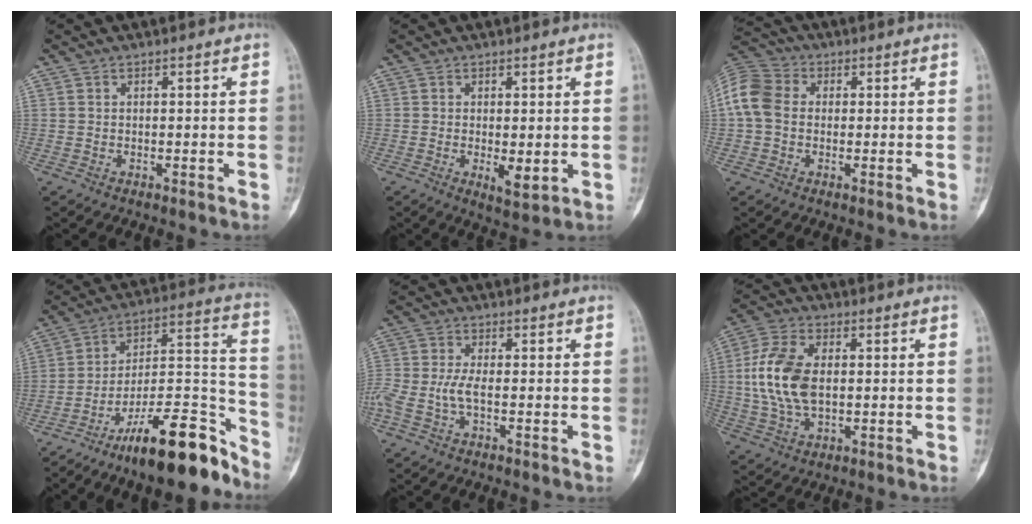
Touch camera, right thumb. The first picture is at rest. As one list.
[{"total": 4.0, "force": [-0.6, 1.6, 3.6], "torque": [-0.052, -0.012, -0.004]}, {"total": 9.3, "force": [0.6, 7.2, 5.8], "torque": [-0.119, 0.025, 0.000]}, {"total": 21.8, "force": [-15.4, 6.0, 14.2], "torque": [-0.186, 0.116, -0.252]}, {"total": 5.7, "force": [-1.7, 2.1, 5.0], "torque": [-0.138, 0.008, -0.037]}, {"total": 12.5, "force": [0.5, 7.3, 10.2], "torque": [-0.214, 0.007, 0.010]}]